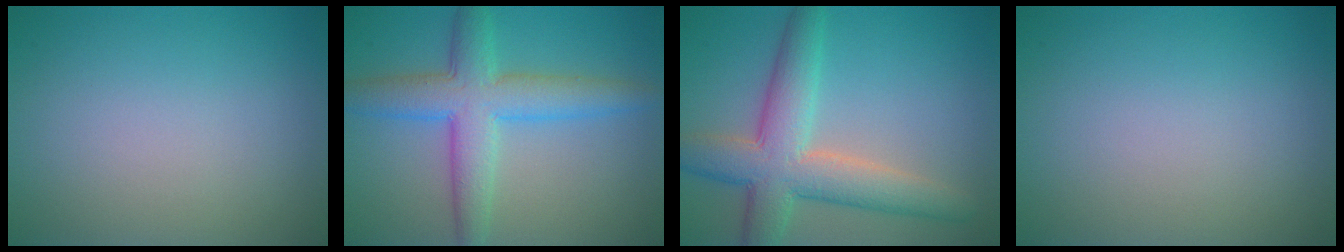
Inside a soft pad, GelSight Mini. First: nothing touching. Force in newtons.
{"total": 6.1, "press": 6.1, "slide": 0.1}
{"total": 7.2, "press": 7.2, "slide": 0.3}
{"total": 0.0}